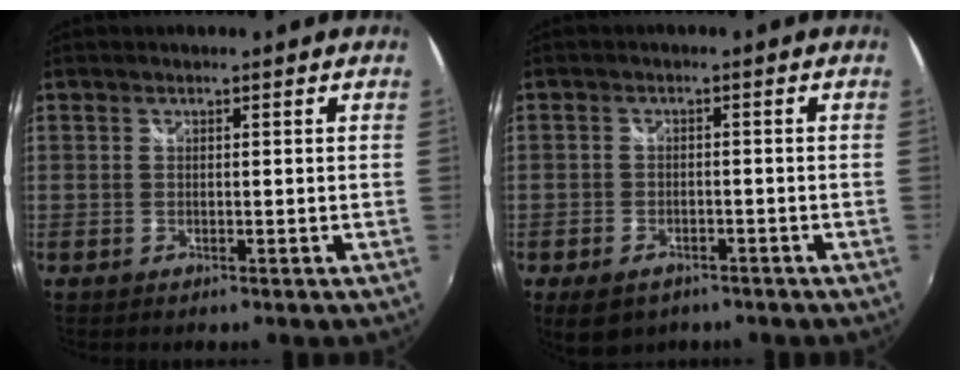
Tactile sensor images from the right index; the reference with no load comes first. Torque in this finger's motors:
{"motor_torque": [0.68, -0.72, 0.28, 0.01]}